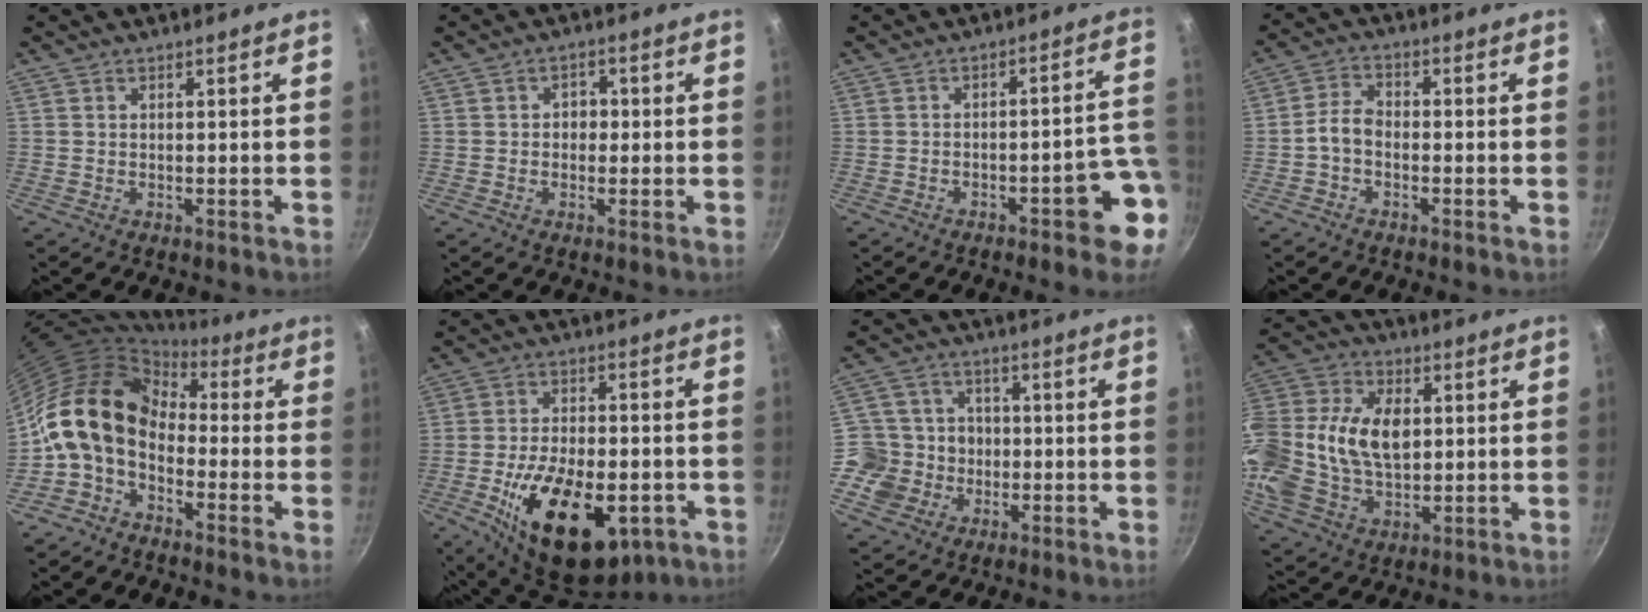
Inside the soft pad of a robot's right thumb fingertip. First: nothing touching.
{"total": 2.9, "force": [-0.1, 2.4, 1.6], "torque": [-0.005, 0.007, -0.004]}
{"total": 8.8, "force": [-3.4, 2.8, 7.6], "torque": [-0.062, 0.043, -0.039]}
{"total": 4.0, "force": [-1.5, 2.6, 2.6], "torque": [-0.051, 0.027, -0.039]}
{"total": 14.2, "force": [-1.8, 10.1, 9.8], "torque": [-0.165, 0.042, -0.055]}
{"total": 21.7, "force": [-7.3, 11.6, 16.8], "torque": [-0.260, 0.015, -0.104]}
{"total": 9.1, "force": [-1.6, 8.7, 2.0], "torque": [0.000, 0.026, -0.043]}
{"total": 24.9, "force": [2.6, 17.2, 17.8], "torque": [-0.380, 0.026, 0.046]}